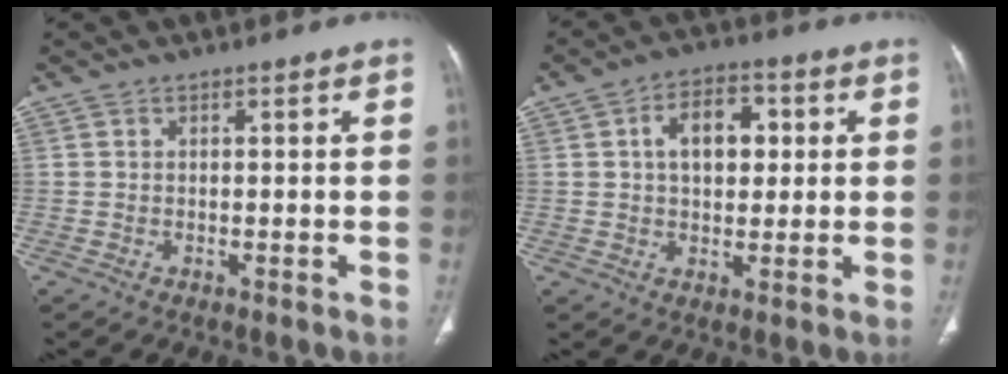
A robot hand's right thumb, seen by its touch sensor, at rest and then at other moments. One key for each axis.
{"total": 8.9, "fx": 1.8, "fy": 5.7, "fz": 6.5, "tx": -0.078, "ty": 0.010, "tz": 0.025}